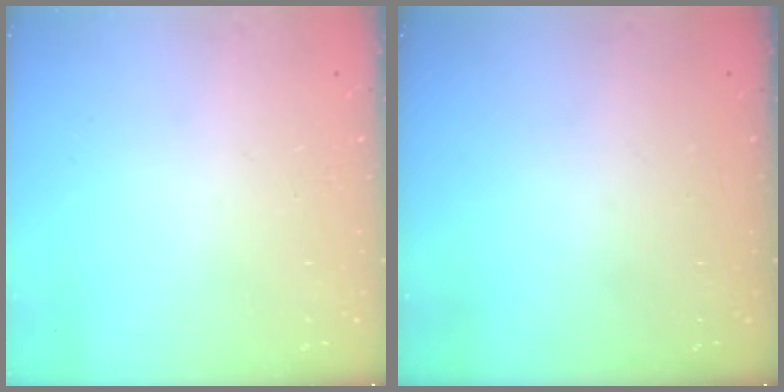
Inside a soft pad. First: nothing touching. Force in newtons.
{"total": 0.0}